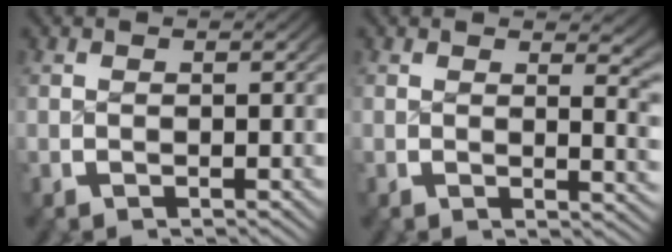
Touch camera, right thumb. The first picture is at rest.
{"total": 2.8, "force": [1.4, 0.8, 2.3], "torque": [-0.016, -0.008, 0.018]}